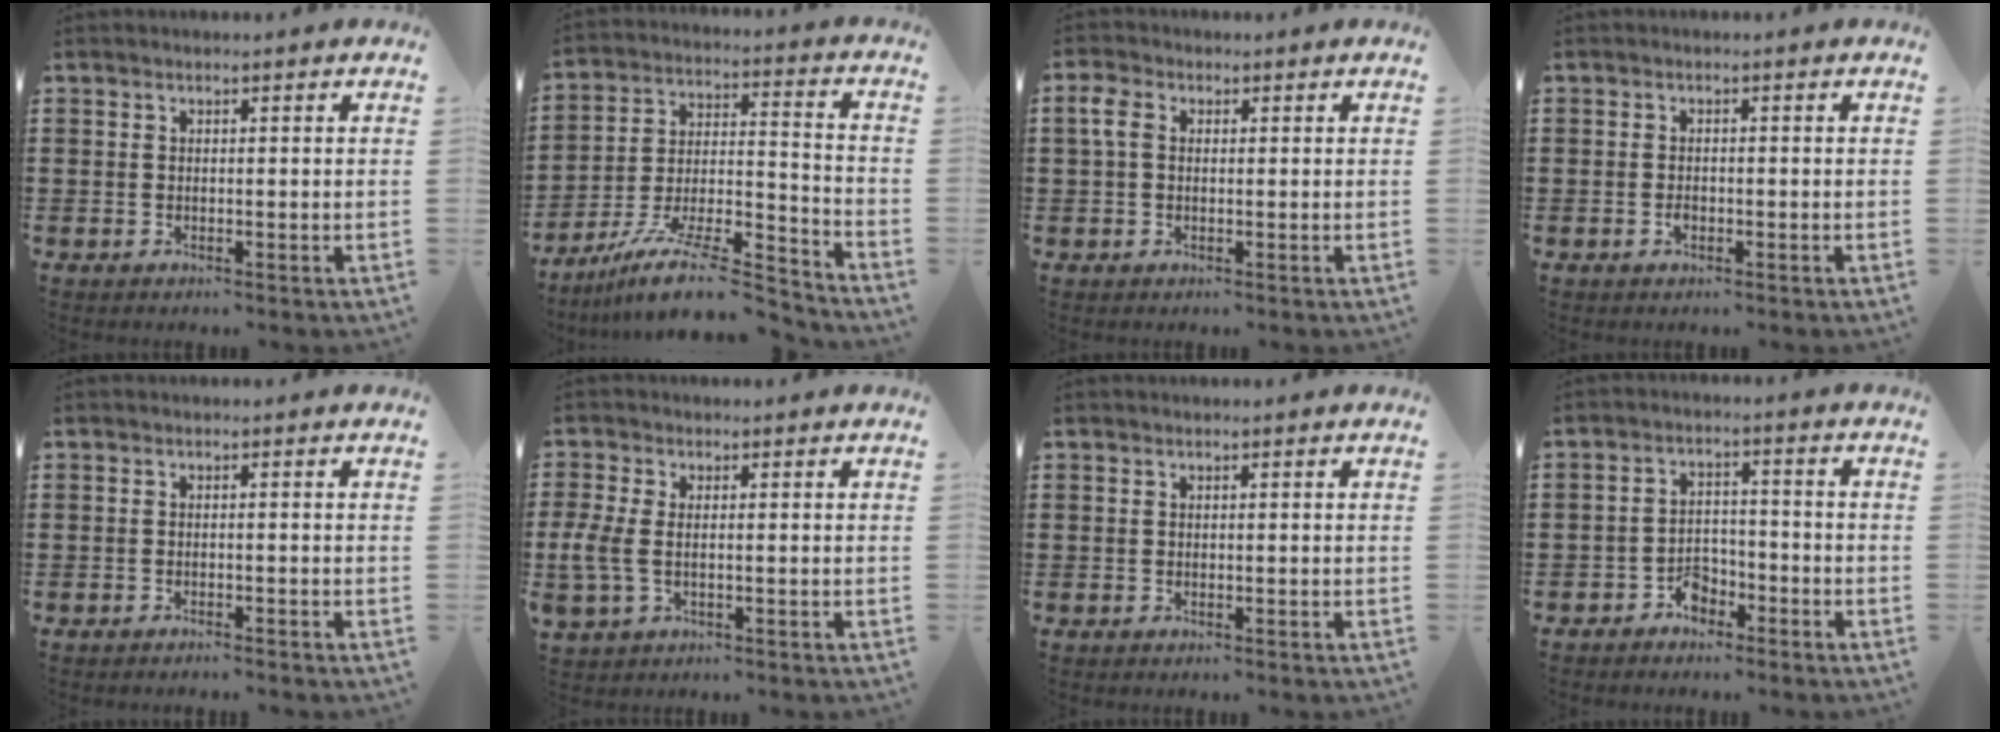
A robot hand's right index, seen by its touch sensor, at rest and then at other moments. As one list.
[{"total": 13.2, "force": [-10.7, 2.5, 7.3], "torque": [-0.116, 0.033, -0.196]}, {"total": 3.0, "force": [0.5, 2.0, 2.2], "torque": [-0.057, 0.006, 0.004]}, {"total": 1.1, "force": [-0.6, 0.6, 0.8], "torque": [-0.016, -0.003, -0.010]}, {"total": 0.9, "force": [-0.8, -0.1, 0.1], "torque": [-0.005, -0.001, -0.017]}, {"total": 4.3, "force": [-0.7, 2.5, 3.4], "torque": [-0.094, -0.006, -0.020]}, {"total": 0.0}, {"total": 3.5, "force": [-2.6, 2.0, 1.3], "torque": [-0.028, 0.007, -0.053]}]